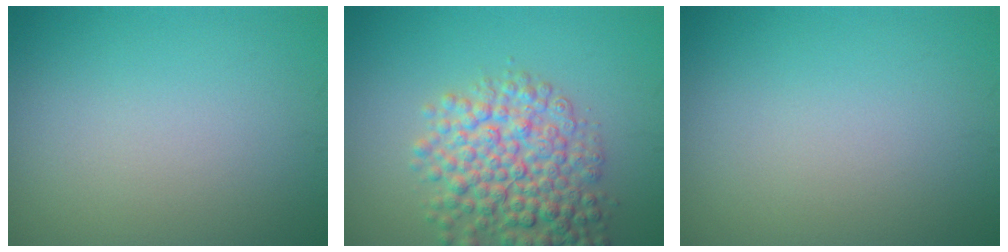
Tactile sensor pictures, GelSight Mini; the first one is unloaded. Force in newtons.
{"total": 6.9, "press": 6.9, "slide": 0.2}
{"total": 0.0}